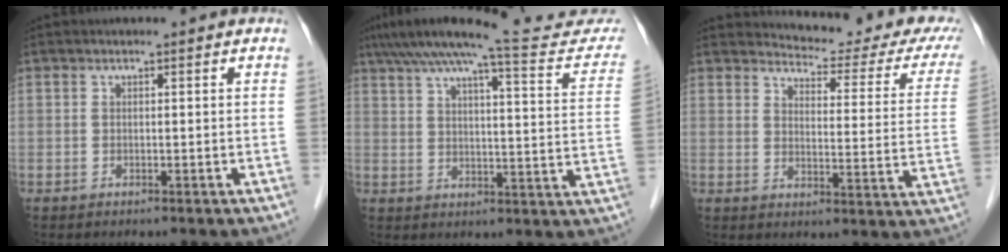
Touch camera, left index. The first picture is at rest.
{"total": 20.0, "force": [18.2, 1.8, 8.1], "torque": [-0.115, -0.015, 0.229]}
{"total": 16.2, "force": [15.2, 2.2, 5.0], "torque": [-0.051, -0.070, 0.158]}